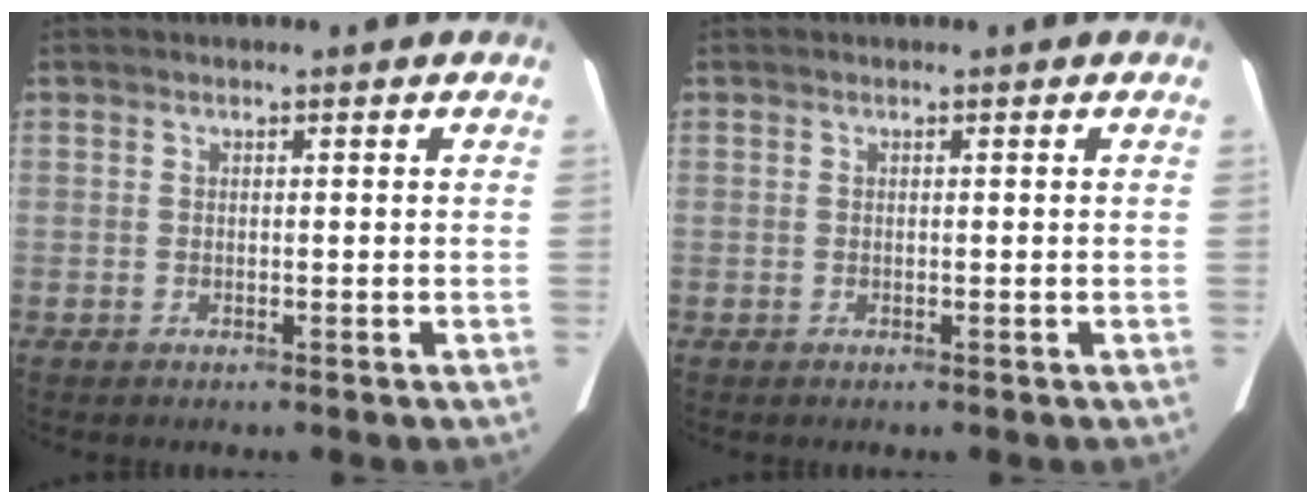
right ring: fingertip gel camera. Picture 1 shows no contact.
{"total": 0.0}